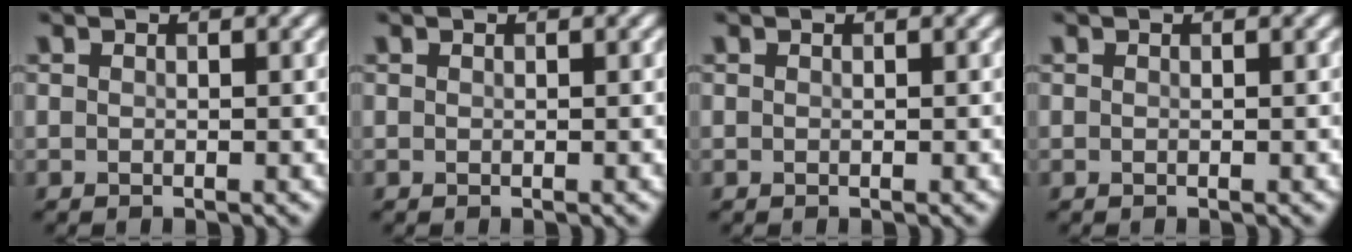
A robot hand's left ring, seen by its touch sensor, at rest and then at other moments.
{"total": 0.0}
{"total": 0.0}
{"total": 0.0}